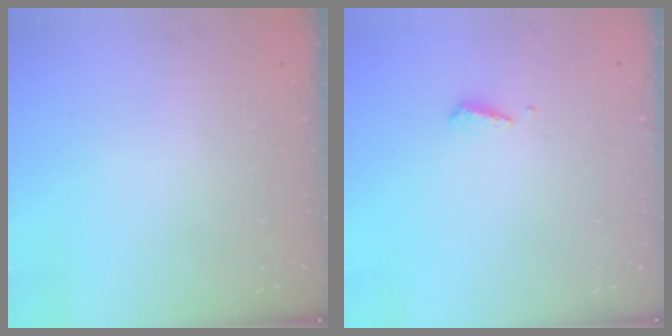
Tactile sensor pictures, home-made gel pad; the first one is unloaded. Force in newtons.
{"total": 4.0, "press": 3.9, "slide": 0.3}